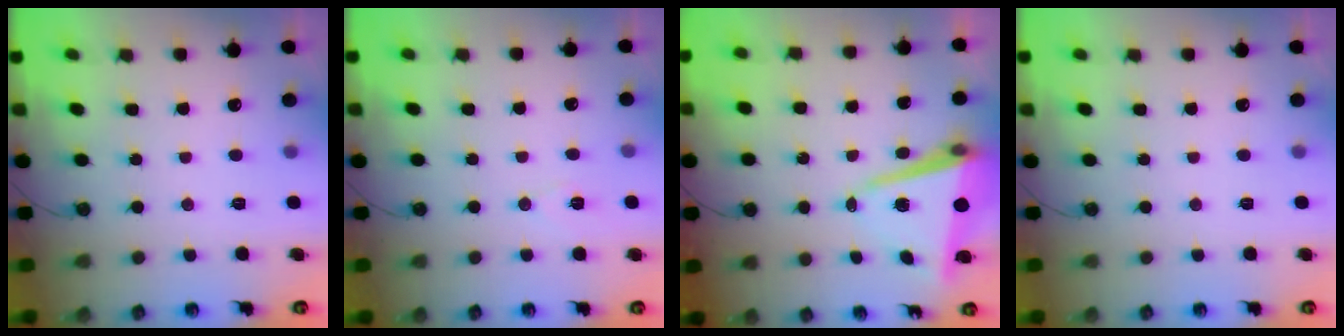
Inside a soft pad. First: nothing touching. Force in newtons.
{"total": 7.6, "press": 6.2, "slide": 4.4}
{"total": 8.9, "press": 8.8, "slide": 0.7}
{"total": 0.0}